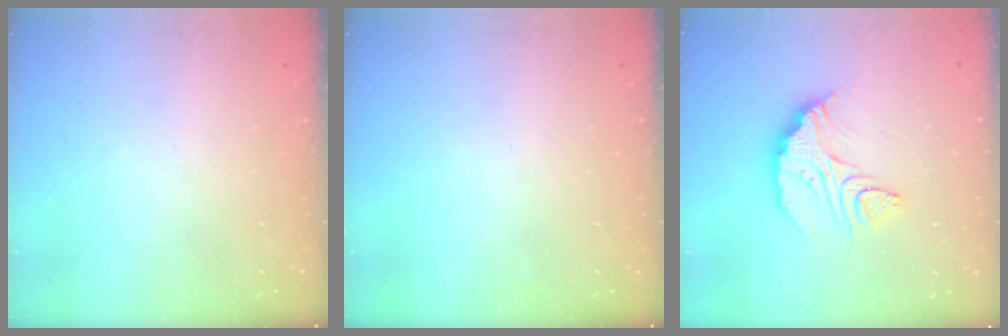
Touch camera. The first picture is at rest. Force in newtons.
{"total": 0.0}
{"total": 10.3, "press": 10.3, "slide": 0.6}